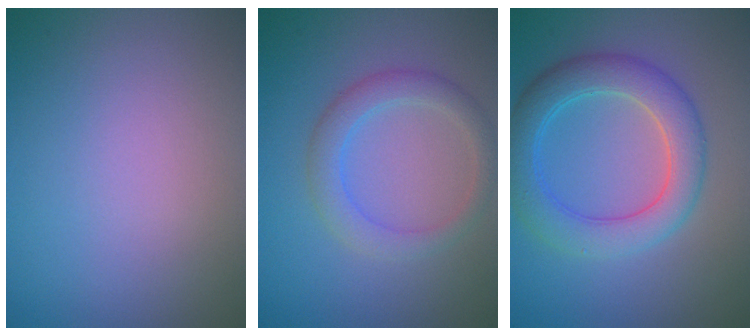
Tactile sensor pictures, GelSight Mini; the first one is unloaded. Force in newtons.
{"total": 2.8, "press": 2.8, "slide": 0.2}
{"total": 5.3, "press": 5.3, "slide": 0.3}